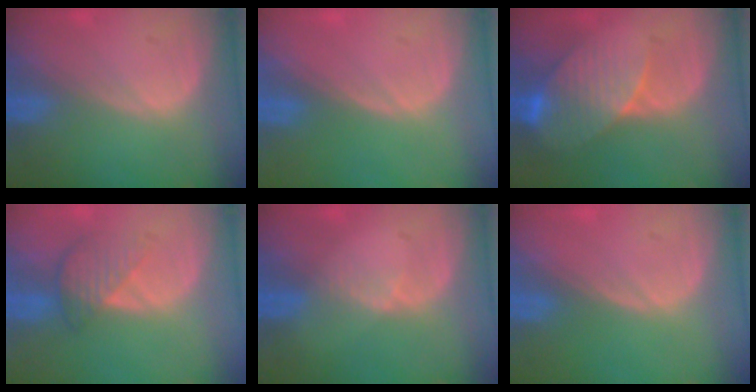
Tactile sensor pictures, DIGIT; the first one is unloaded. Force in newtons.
{"total": 0.0}
{"total": 8.4, "press": 7.4, "slide": 3.9}
{"total": 4.3, "press": 3.8, "slide": 1.9}
{"total": 1.1, "press": 1.1, "slide": 0.2}
{"total": 0.0}